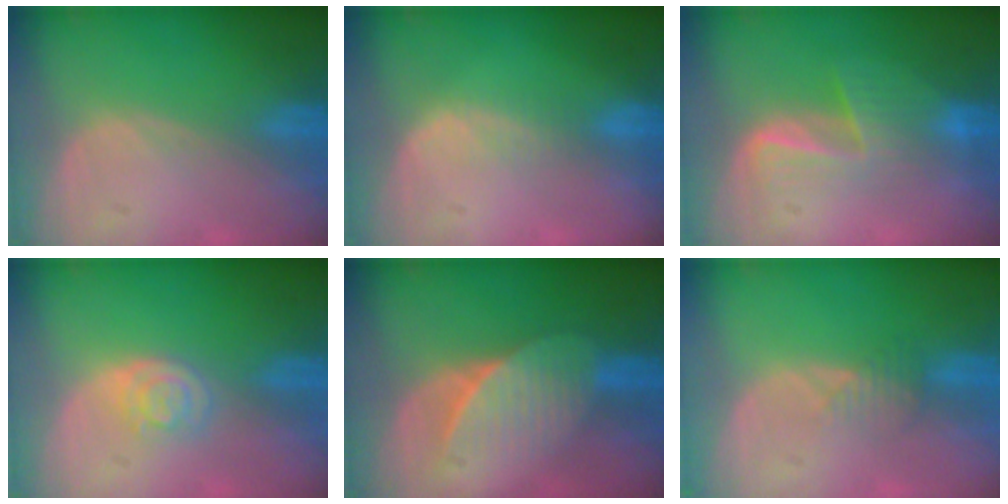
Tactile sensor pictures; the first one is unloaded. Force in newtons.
{"total": 2.3, "press": 1.6, "slide": 1.6}
{"total": 6.0, "press": 5.6, "slide": 2.1}
{"total": 3.2, "press": 3.2, "slide": 0.2}
{"total": 7.5, "press": 6.8, "slide": 3.2}
{"total": 2.1, "press": 2.1, "slide": 0.2}